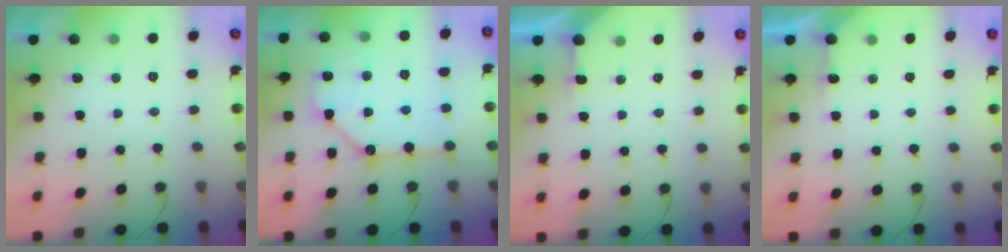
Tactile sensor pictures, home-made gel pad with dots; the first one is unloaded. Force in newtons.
{"total": 12.8, "press": 12.8, "slide": 1.2}
{"total": 2.0, "press": 1.9, "slide": 0.2}
{"total": 2.7, "press": 2.7, "slide": 0.2}